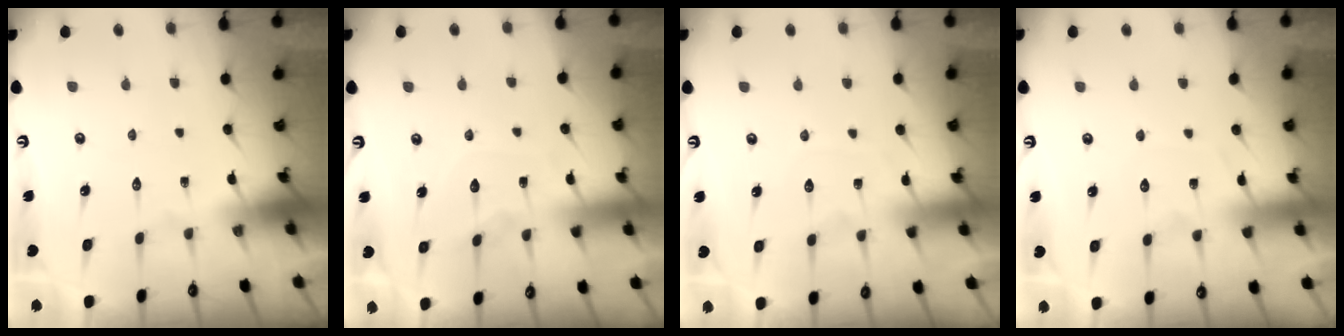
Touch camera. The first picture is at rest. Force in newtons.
{"total": 6.1, "press": 6.1, "slide": 0.6}
{"total": 5.6, "press": 5.5, "slide": 0.6}
{"total": 4.6, "press": 4.5, "slide": 0.7}